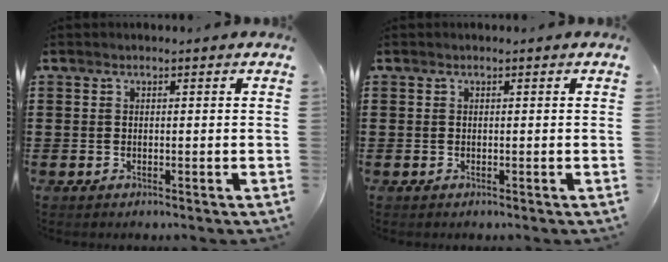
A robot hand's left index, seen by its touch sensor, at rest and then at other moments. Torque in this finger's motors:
{"motor_torque": [0.00, 0.00, 0.00, 0.00]}